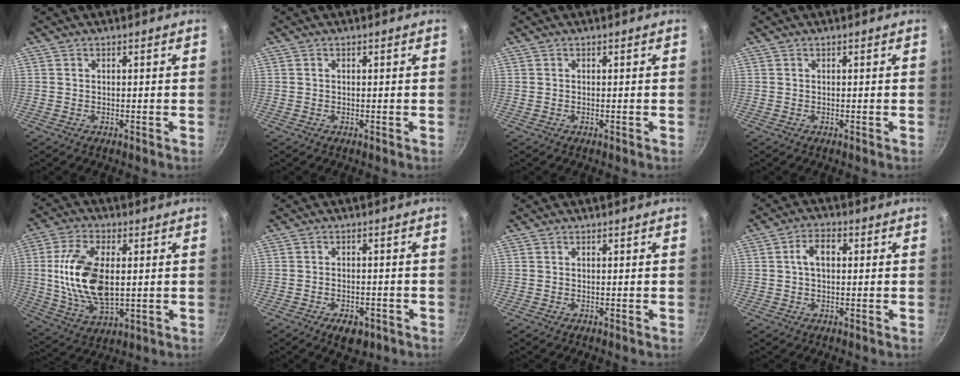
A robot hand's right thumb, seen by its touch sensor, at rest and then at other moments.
{"total": 0.0}
{"total": 0.0}
{"total": 0.0}
{"total": 16.4, "force": [1.1, 8.4, 14.0], "torque": [-0.272, -0.009, 0.029]}
{"total": 4.9, "force": [-2.8, 2.7, 3.0], "torque": [-0.035, 0.012, -0.037]}
{"total": 0.0}
{"total": 4.8, "force": [0.7, 2.8, 3.8], "torque": [-0.066, 0.016, 0.009]}